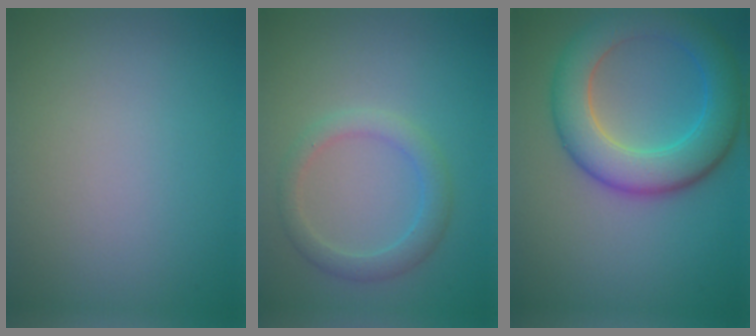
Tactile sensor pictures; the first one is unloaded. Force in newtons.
{"total": 2.6, "press": 2.6, "slide": 0.2}
{"total": 7.4, "press": 7.4, "slide": 0.4}